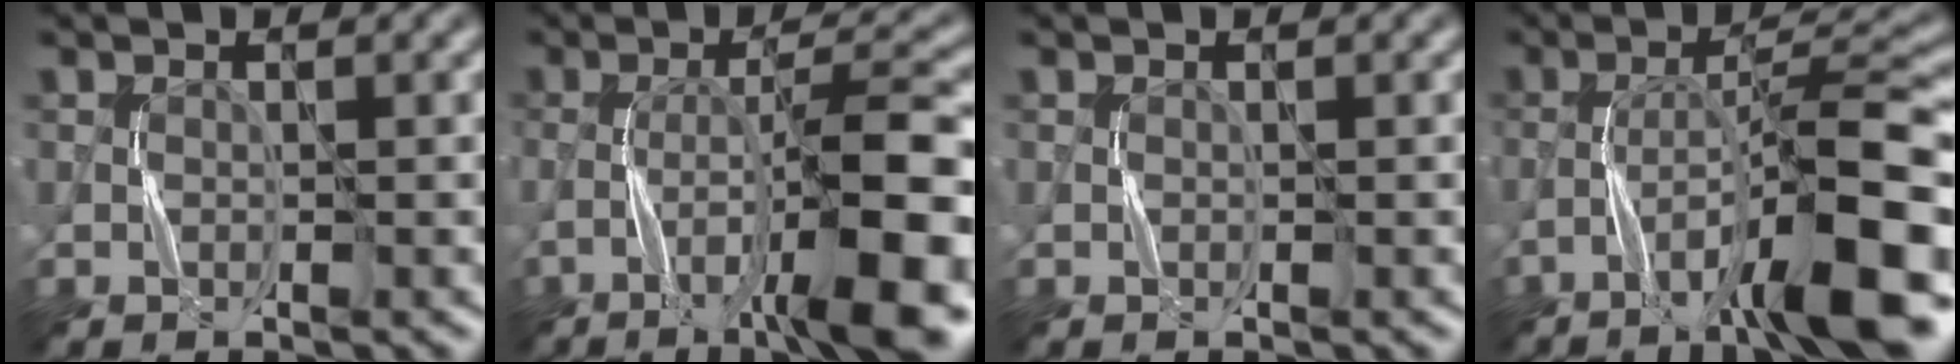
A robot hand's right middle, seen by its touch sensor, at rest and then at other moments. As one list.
[{"total": 10.1, "force": [-4.0, 1.9, 9.1], "torque": [-0.134, 0.012, -0.064]}, {"total": 0.0}, {"total": 10.6, "force": [-5.5, 1.9, 8.9], "torque": [-0.131, 0.023, -0.084]}]